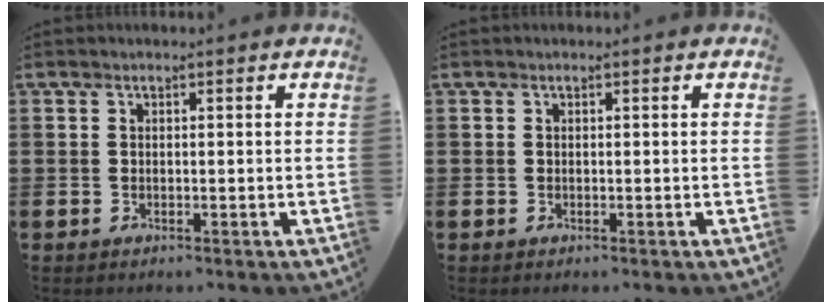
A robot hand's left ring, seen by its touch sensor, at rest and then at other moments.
{"total": 0.0}